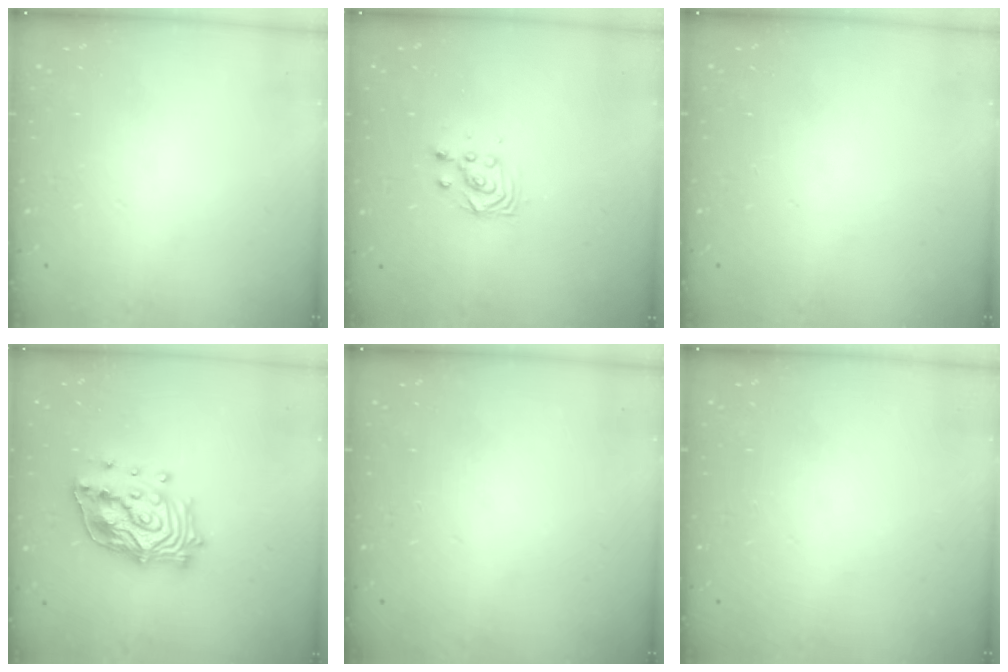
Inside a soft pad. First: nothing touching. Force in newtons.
{"total": 2.9, "press": 2.9, "slide": 0.4}
{"total": 0.0}
{"total": 17.6, "press": 17.4, "slide": 2.6}
{"total": 0.0}
{"total": 0.0}